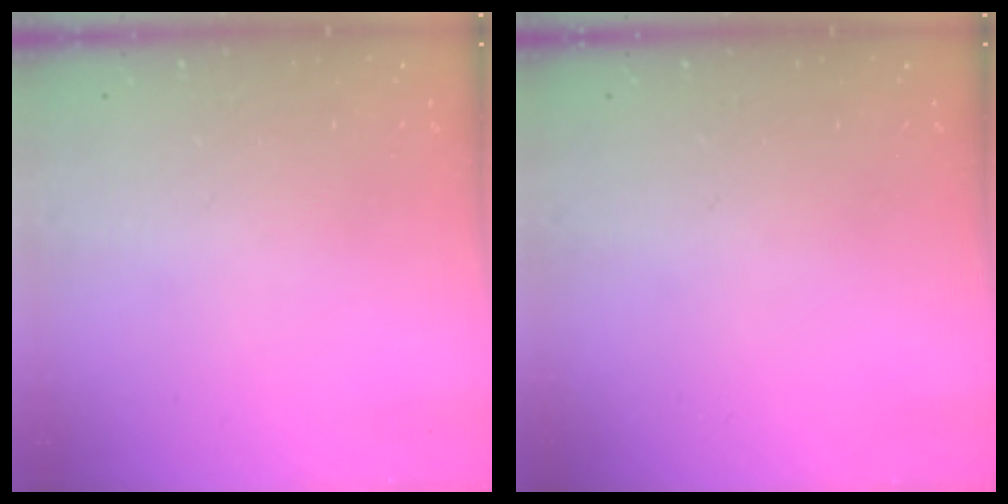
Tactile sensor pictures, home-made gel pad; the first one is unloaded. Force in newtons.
{"total": 0.0}